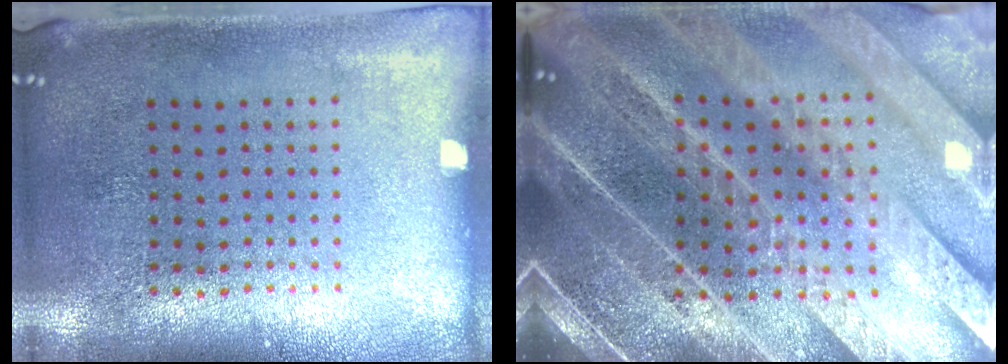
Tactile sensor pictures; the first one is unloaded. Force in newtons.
{"total": 5.6, "press": 4.8, "slide": 3.0}